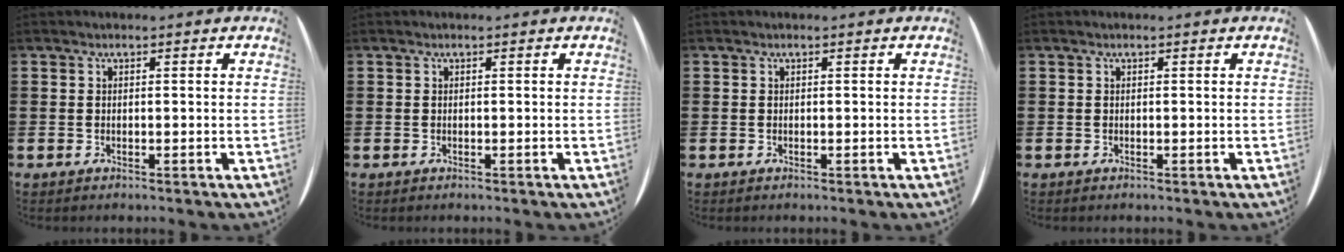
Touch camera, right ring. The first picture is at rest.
{"total": 0.0}
{"total": 0.0}
{"total": 0.0}